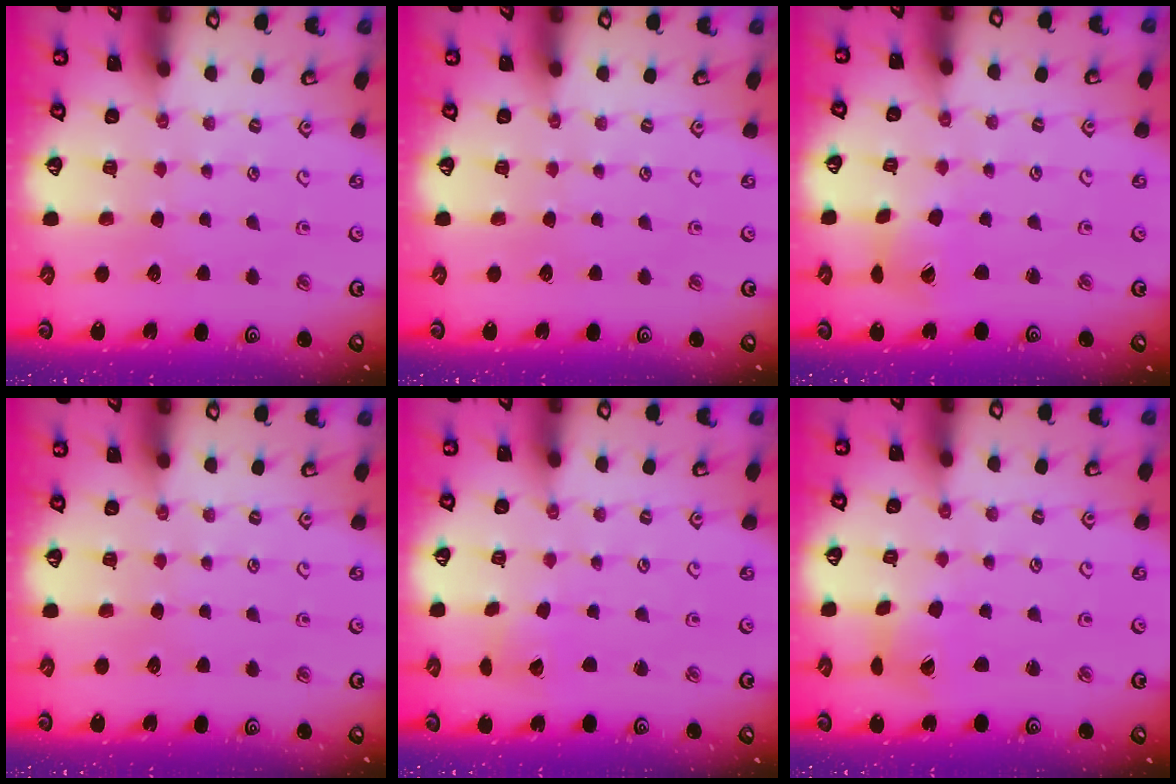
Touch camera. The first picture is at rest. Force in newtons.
{"total": 0.0}
{"total": 2.4, "press": 2.4, "slide": 0.3}
{"total": 0.0}
{"total": 2.6, "press": 2.6, "slide": 0.3}
{"total": 3.7, "press": 3.7, "slide": 0.5}